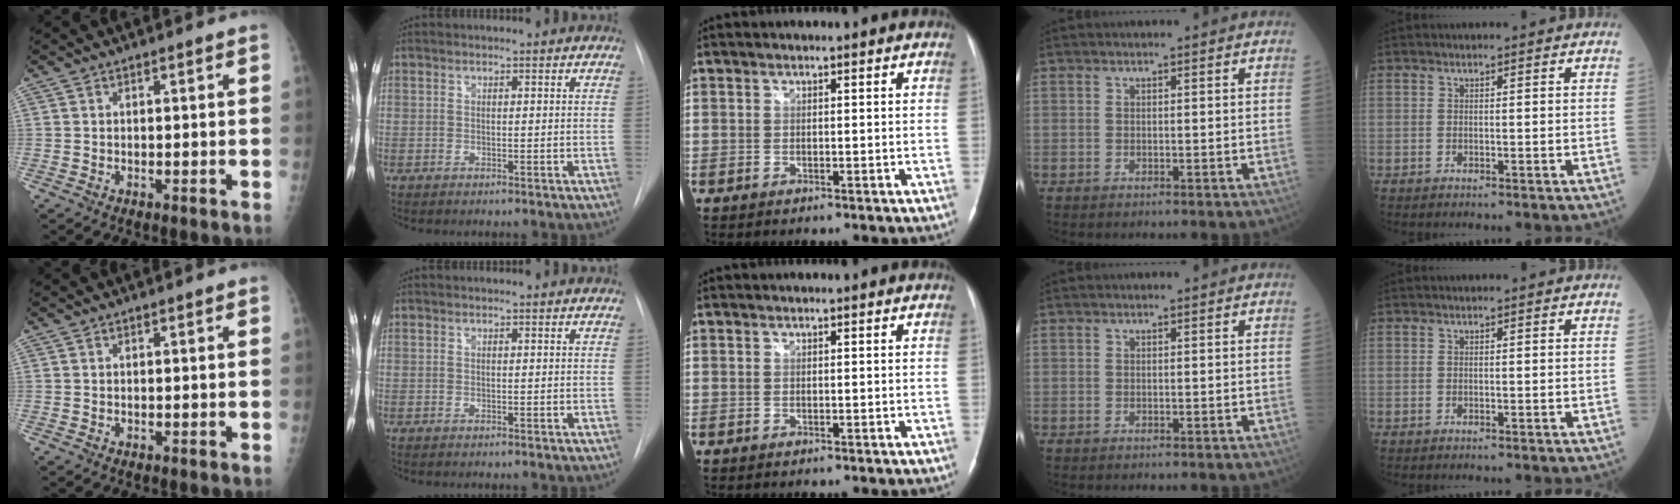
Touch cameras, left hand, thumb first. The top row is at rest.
{}